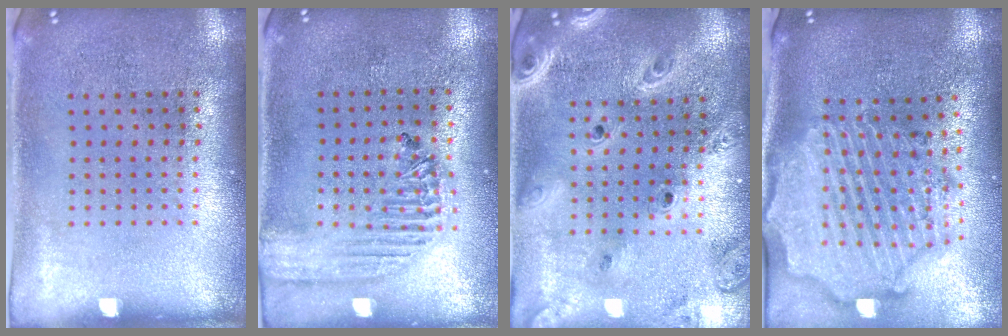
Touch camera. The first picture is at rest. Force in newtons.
{"total": 1.8, "press": 1.7, "slide": 0.7}
{"total": 2.8, "press": 2.4, "slide": 1.4}
{"total": 3.3, "press": 2.8, "slide": 1.7}